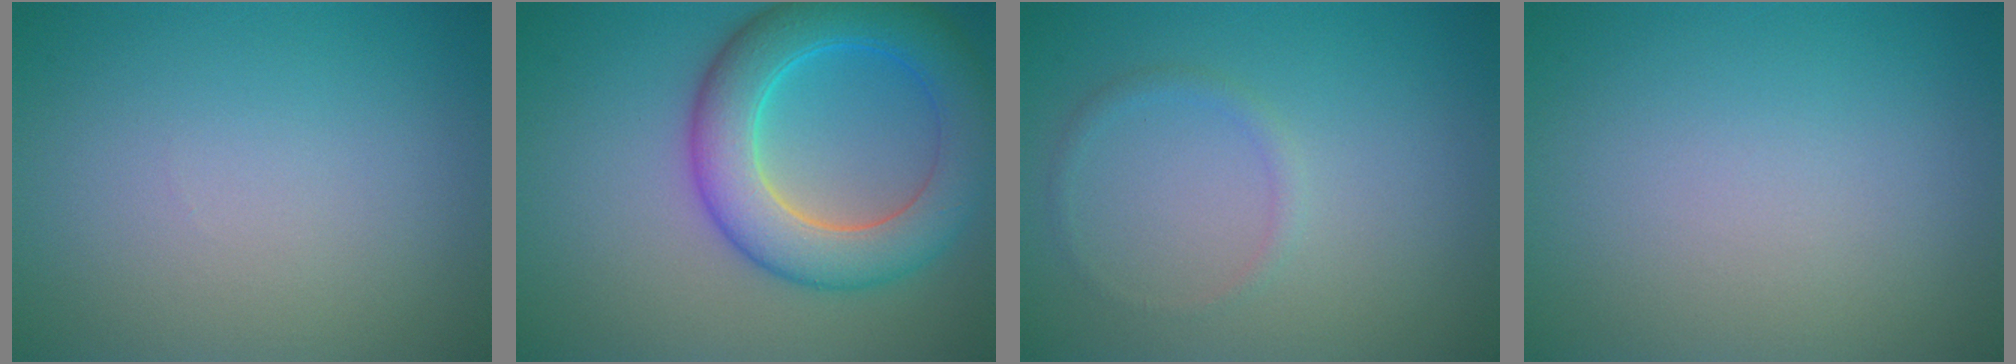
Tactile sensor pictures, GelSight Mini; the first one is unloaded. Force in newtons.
{"total": 7.8, "press": 7.8, "slide": 0.1}
{"total": 0.9, "press": 0.9, "slide": 0.1}
{"total": 0.0}